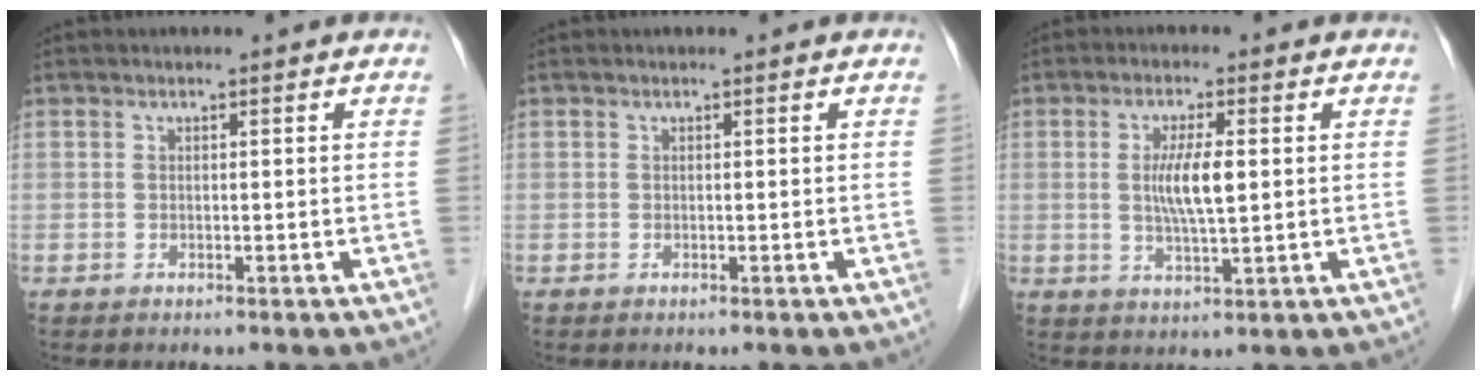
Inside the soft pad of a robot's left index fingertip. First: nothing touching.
{"total": 0.0}
{"total": 5.8, "force": [0.6, 0.7, 5.7], "torque": [-0.109, -0.005, 0.009]}